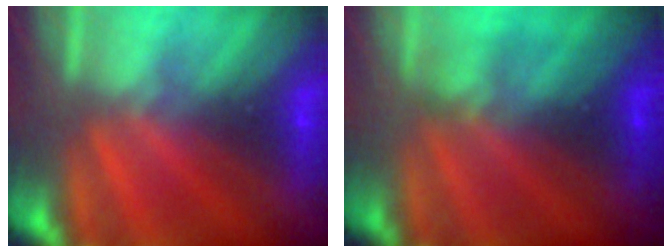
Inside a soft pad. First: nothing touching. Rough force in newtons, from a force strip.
{"total": 3.2}